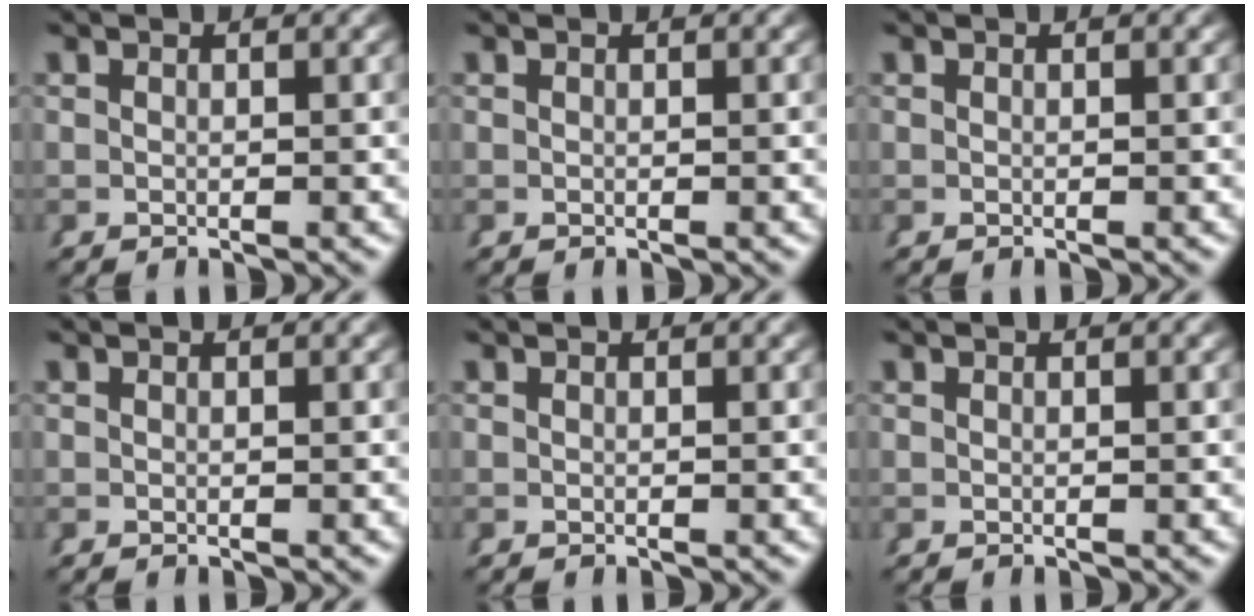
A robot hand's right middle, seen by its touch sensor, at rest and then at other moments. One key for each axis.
{"total": 0.0}
{"total": 0.0}
{"total": 0.0}
{"total": 0.0}
{"total": 0.0}